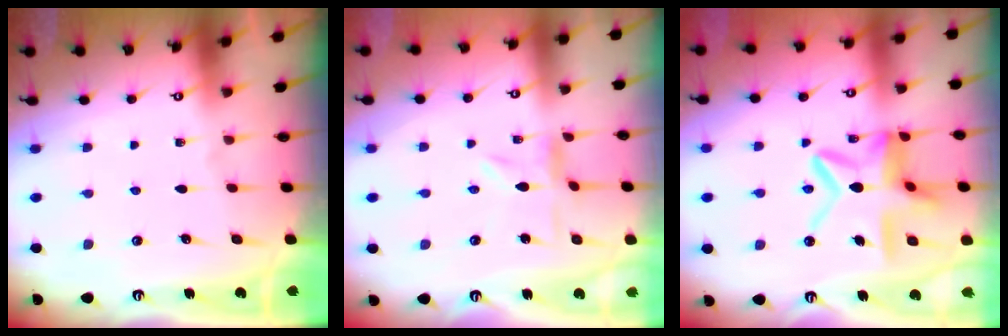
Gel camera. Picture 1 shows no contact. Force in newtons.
{"total": 0.8, "press": 0.7, "slide": 0.4}
{"total": 13.7, "press": 13.6, "slide": 1.6}